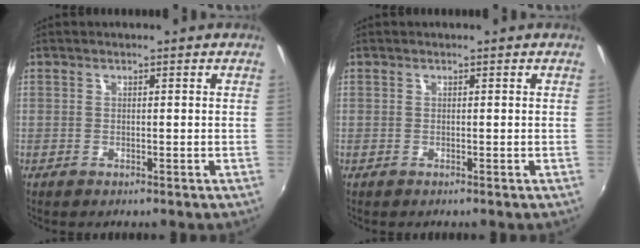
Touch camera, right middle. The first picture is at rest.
{"total": 0.0}